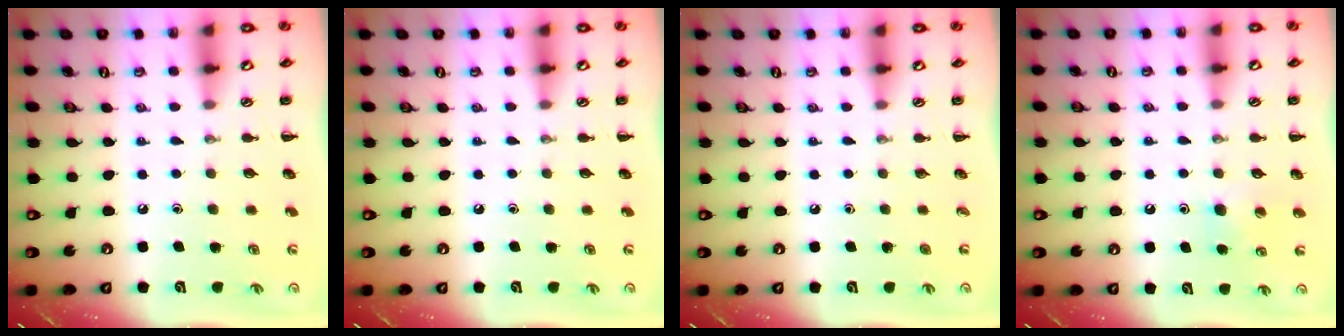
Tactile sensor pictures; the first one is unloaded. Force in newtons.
{"total": 0.0}
{"total": 0.0}
{"total": 5.0, "press": 4.8, "slide": 1.6}